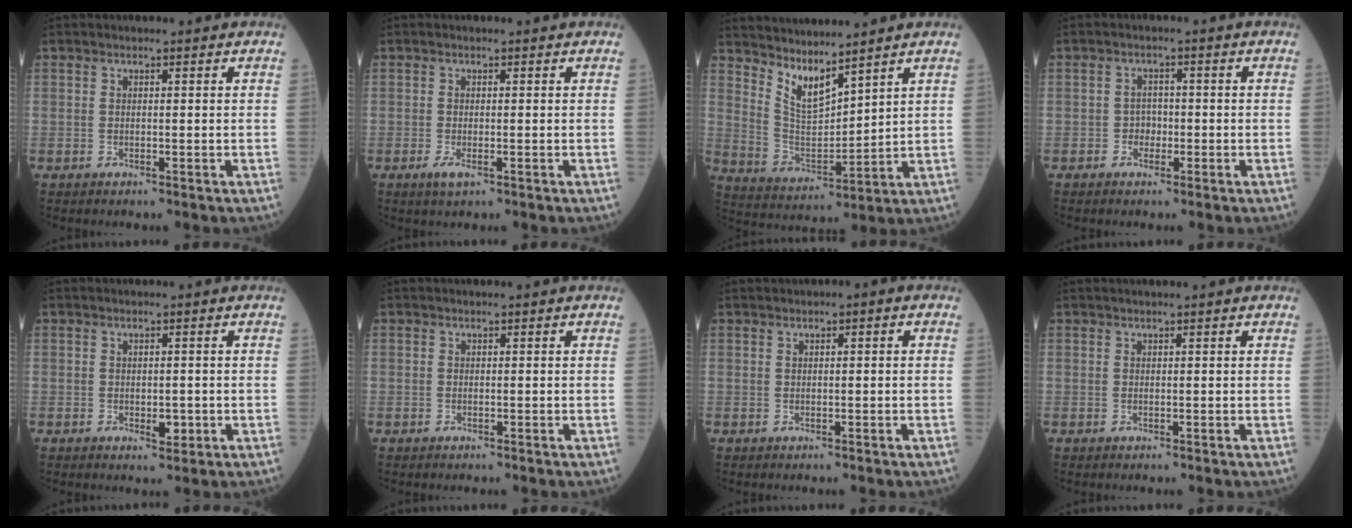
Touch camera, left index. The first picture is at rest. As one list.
[{"total": 1.8, "force": [-0.7, 0.4, 1.6], "torque": [-0.031, -0.005, -0.009]}, {"total": 6.9, "force": [6.0, 1.0, 3.5], "torque": [-0.085, -0.008, 0.133]}, {"total": 1.9, "force": [-0.7, 1.5, 0.9], "torque": [-0.010, 0.006, -0.013]}, {"total": 2.1, "force": [-0.4, 1.1, 1.8], "torque": [-0.028, -0.002, -0.001]}, {"total": 0.0}, {"total": 1.0, "force": [0.2, 0.1, 1.0], "torque": [-0.015, 0.006, 0.004]}, {"total": 1.9, "force": [1.6, -0.2, 1.0], "torque": [-0.010, 0.018, 0.027]}]